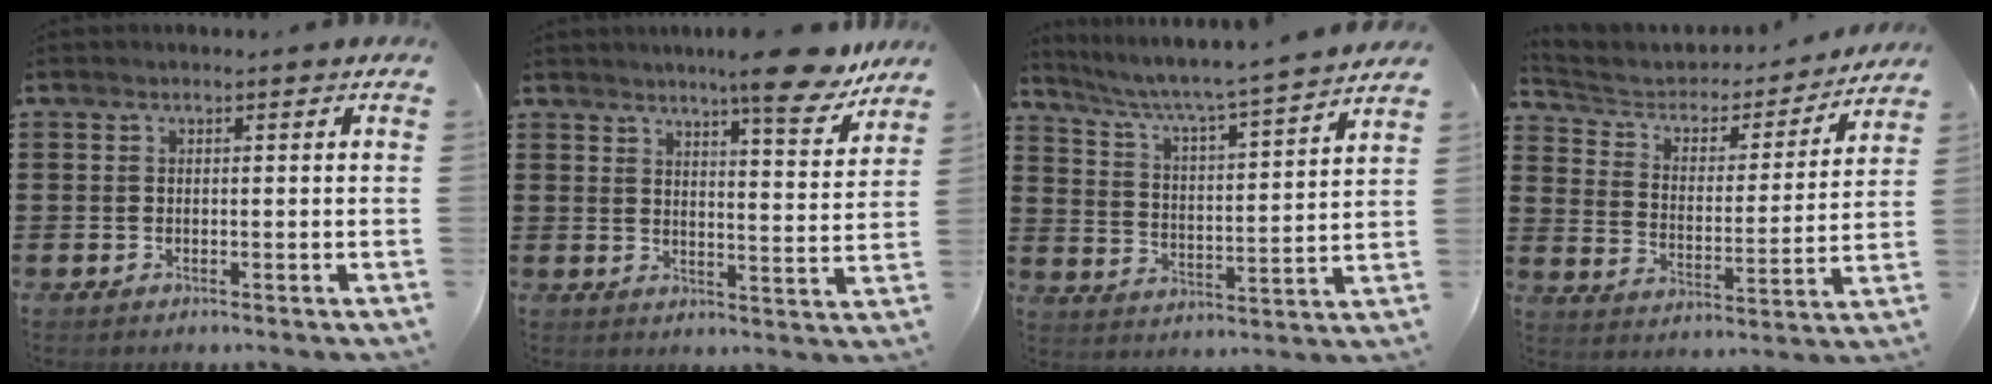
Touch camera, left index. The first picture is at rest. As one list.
[{"total": 9.4, "force": [7.9, 0.4, 5.1], "torque": [-0.073, -0.044, 0.131]}, {"total": 4.8, "force": [4.1, -0.8, 2.3], "torque": [-0.064, -0.042, 0.057]}, {"total": 3.7, "force": [3.2, 1.8, 0.8], "torque": [-0.042, -0.028, 0.045]}]